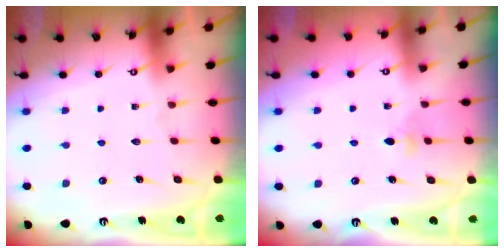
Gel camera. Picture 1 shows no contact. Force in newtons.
{"total": 3.1, "press": 3.0, "slide": 0.7}